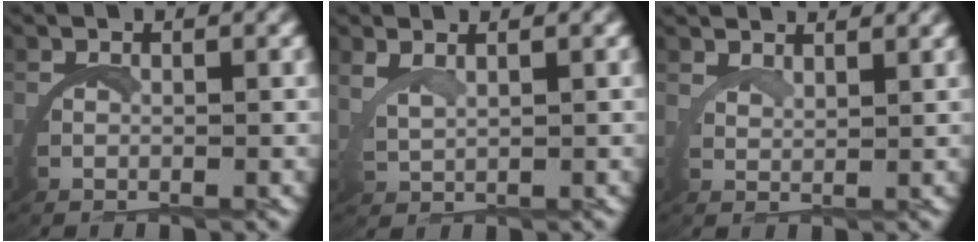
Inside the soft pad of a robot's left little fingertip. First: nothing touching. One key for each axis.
{"total": 1.8, "fx": 1.7, "fy": -0.3, "fz": 0.5, "tx": -0.025, "ty": -0.001, "tz": 0.041}
{"total": 3.4, "fx": 3.3, "fy": -0.9, "fz": 0.2, "tx": -0.008, "ty": 0.002, "tz": 0.059}